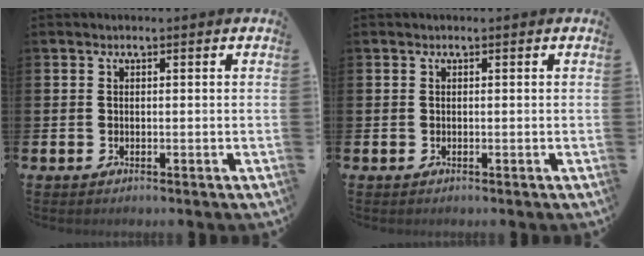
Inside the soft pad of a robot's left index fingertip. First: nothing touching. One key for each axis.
{"total": 0.0}